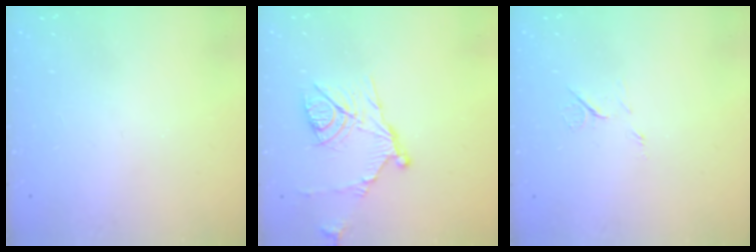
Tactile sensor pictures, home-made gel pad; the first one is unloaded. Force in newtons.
{"total": 12.8, "press": 12.8, "slide": 0.8}
{"total": 6.0, "press": 6.0, "slide": 0.8}